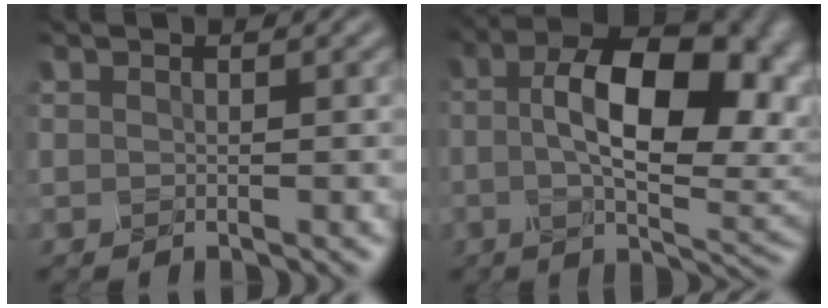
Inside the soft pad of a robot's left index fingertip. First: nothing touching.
{"total": 11.0, "force": [0.0, 4.8, 9.9], "torque": [-0.151, 0.006, 0.016]}